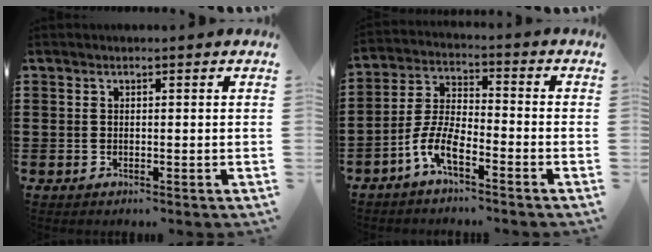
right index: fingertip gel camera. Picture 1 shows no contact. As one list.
[{"total": 6.5, "force": [-4.3, 1.8, 4.5], "torque": [-0.118, -0.008, -0.089]}]